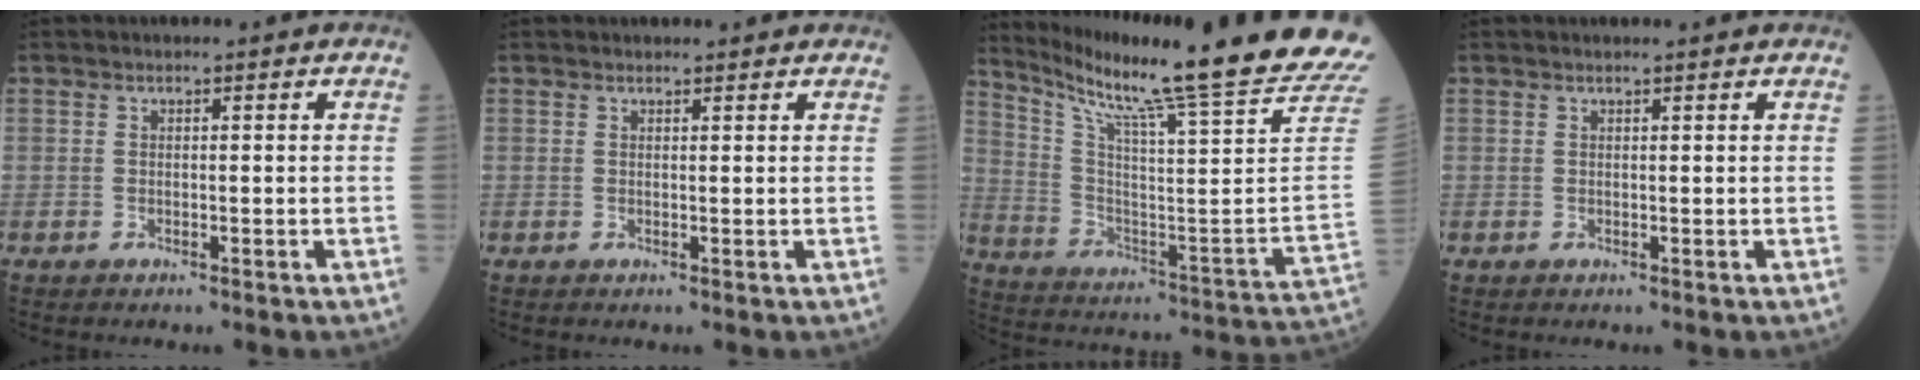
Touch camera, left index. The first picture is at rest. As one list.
[{"total": 2.2, "force": [2.1, 0.5, 0.5], "torque": [-0.010, 0.009, 0.020]}, {"total": 27.4, "force": [22.8, -3.0, 14.9], "torque": [-0.255, -0.109, 0.323]}, {"total": 1.7, "force": [1.6, -0.1, 0.6], "torque": [-0.010, 0.005, 0.017]}]